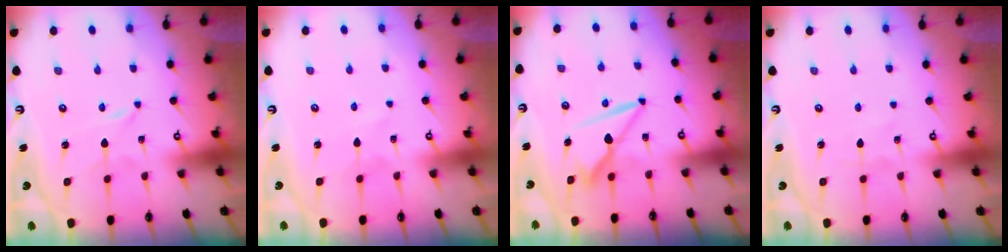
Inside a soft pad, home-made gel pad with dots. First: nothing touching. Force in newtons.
{"total": 3.6, "press": 3.5, "slide": 0.4}
{"total": 8.0, "press": 7.9, "slide": 0.8}
{"total": 1.1, "press": 1.1, "slide": 0.0}